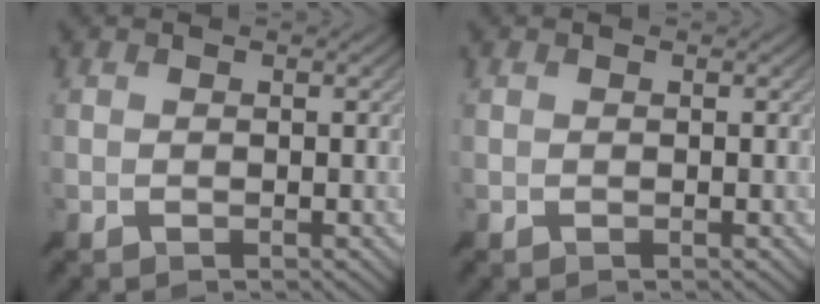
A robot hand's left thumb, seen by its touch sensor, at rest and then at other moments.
{"total": 0.0}